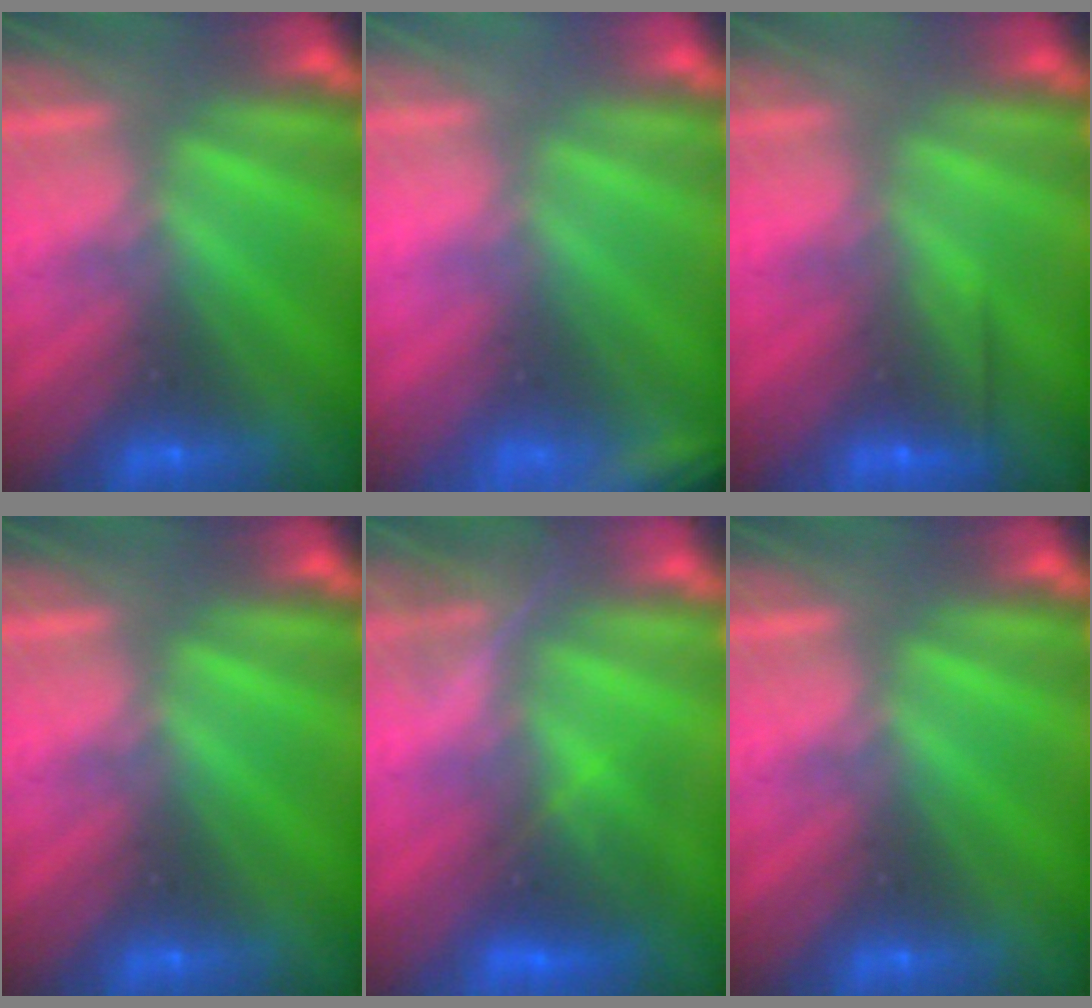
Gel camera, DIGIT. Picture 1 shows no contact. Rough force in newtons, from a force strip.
{"total": 2.3}
{"total": 2.6}
{"total": 0.0}
{"total": 4.5}
{"total": 0.0}